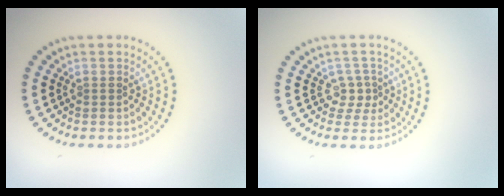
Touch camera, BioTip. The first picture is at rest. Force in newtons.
{"total": 1.7, "press": 1.3, "slide": 1.2}